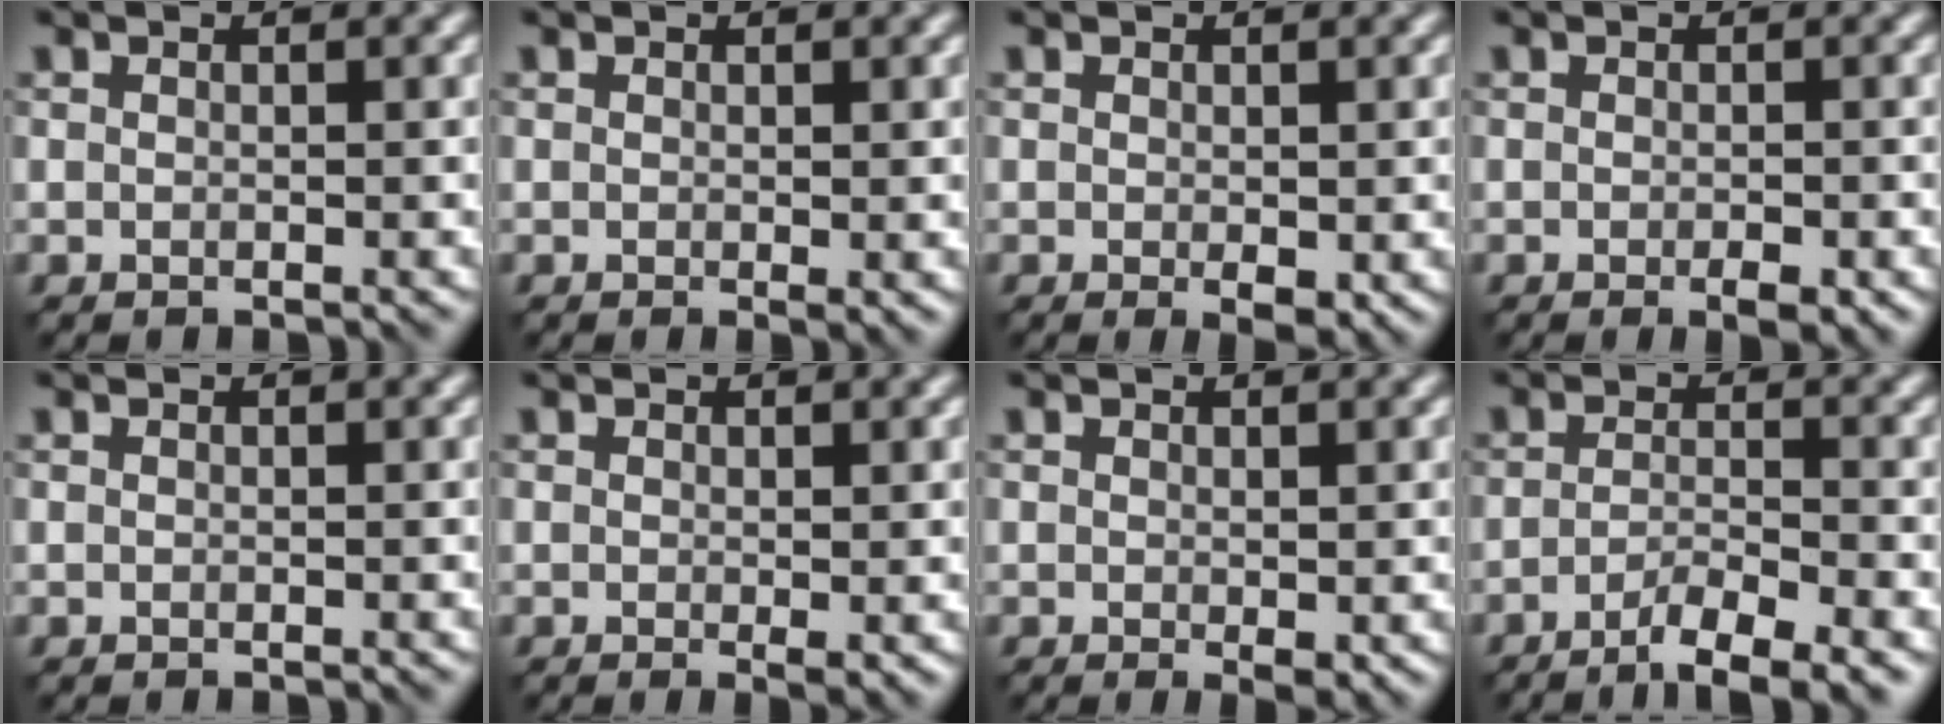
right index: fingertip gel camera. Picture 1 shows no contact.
{"total": 0.7, "force": [0.0, 0.0, 0.7], "torque": [-0.006, -0.004, -0.001]}
{"total": 1.5, "force": [-0.2, 0.6, 1.4], "torque": [-0.020, -0.008, 0.000]}
{"total": 1.7, "force": [-0.8, 0.4, 1.4], "torque": [-0.020, -0.004, -0.009]}
{"total": 0.0}
{"total": 1.0, "force": [0.0, 0.1, 1.0], "torque": [-0.012, -0.006, -0.001]}
{"total": 1.2, "force": [-0.1, 0.4, 1.1], "torque": [-0.013, -0.006, -0.001]}
{"total": 4.4, "force": [-2.7, 0.8, 3.3], "torque": [-0.053, 0.002, -0.050]}